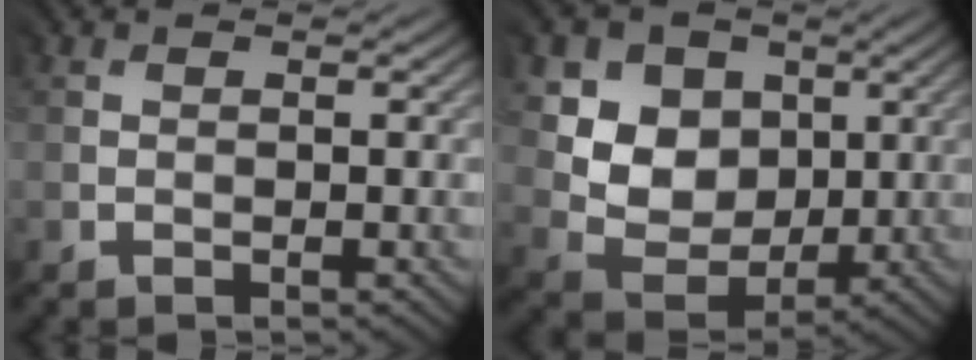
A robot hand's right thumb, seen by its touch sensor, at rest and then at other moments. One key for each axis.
{"total": 7.9, "fx": 3.1, "fy": 6.6, "fz": 3.2, "tx": -0.095, "ty": -0.007, "tz": 0.050}